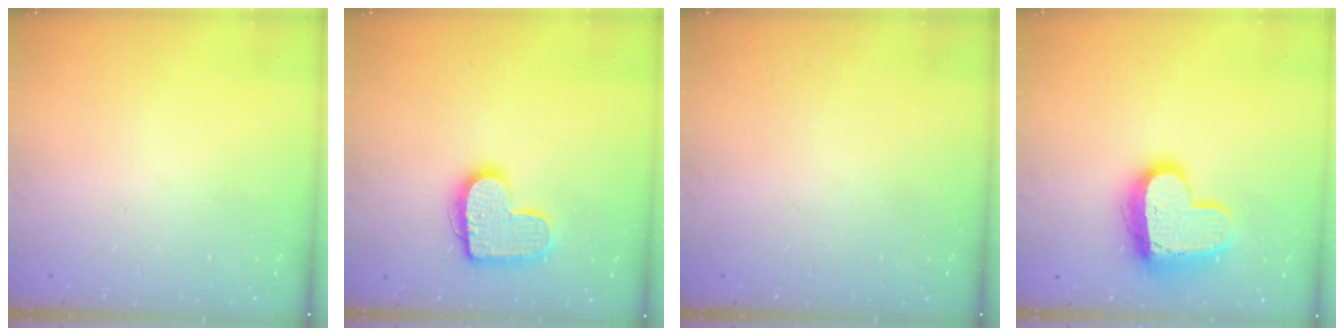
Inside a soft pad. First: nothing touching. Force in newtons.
{"total": 13.7, "press": 13.7, "slide": 0.6}
{"total": 0.0}
{"total": 15.3, "press": 15.2, "slide": 1.2}